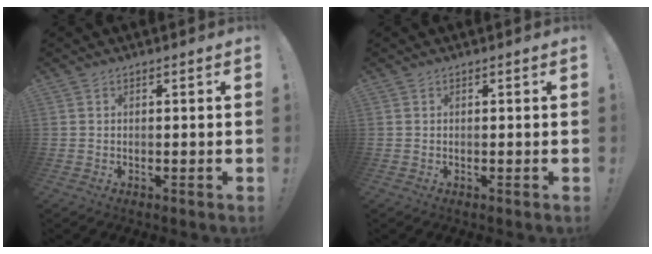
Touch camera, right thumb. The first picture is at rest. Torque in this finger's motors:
{"motor_torque": [0.00, 0.00, -0.01, 0.01, 0.04]}